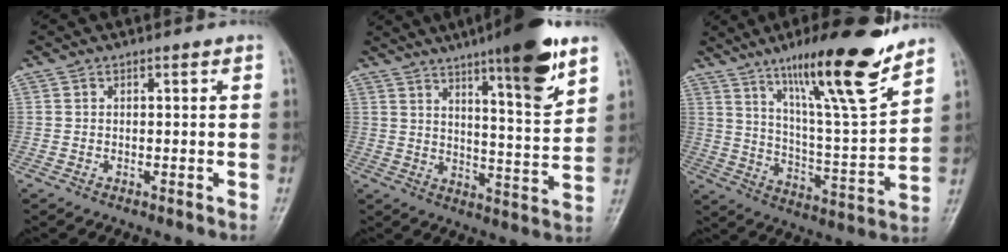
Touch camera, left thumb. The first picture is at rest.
{"total": 15.9, "force": [9.8, 2.5, 12.3], "torque": [-0.168, -0.056, 0.150]}
{"total": 20.5, "force": [14.2, 2.4, 14.6], "torque": [-0.207, -0.080, 0.234]}